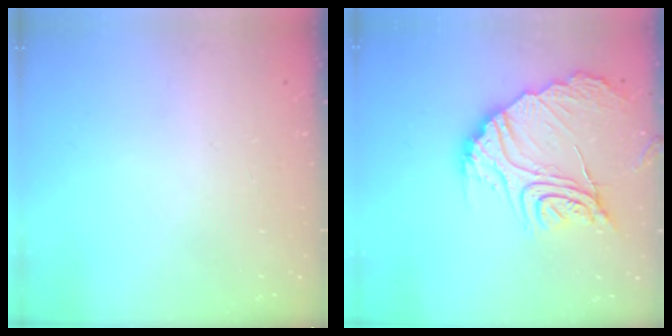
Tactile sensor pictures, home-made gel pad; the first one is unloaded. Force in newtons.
{"total": 18.5, "press": 18.4, "slide": 1.9}